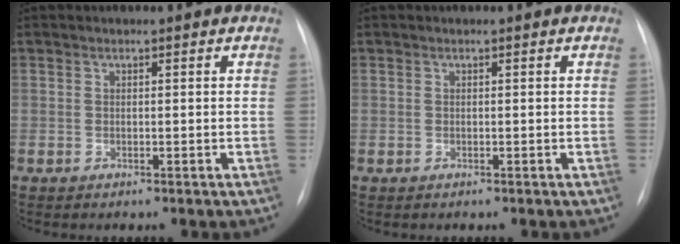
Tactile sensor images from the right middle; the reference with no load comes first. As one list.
[{"total": 0.0}]